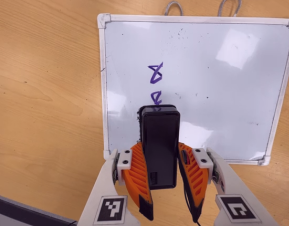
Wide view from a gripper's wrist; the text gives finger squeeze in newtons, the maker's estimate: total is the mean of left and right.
{"total": 6.8, "left": 5.6, "right": 7.9}